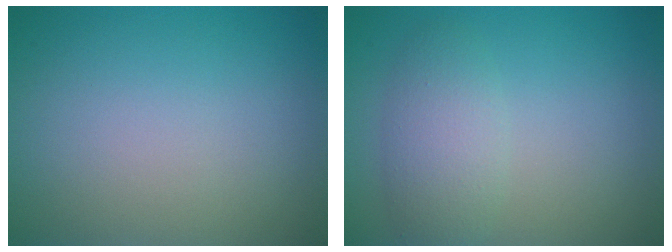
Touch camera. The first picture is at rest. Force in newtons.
{"total": 3.1, "press": 3.1, "slide": 0.0}